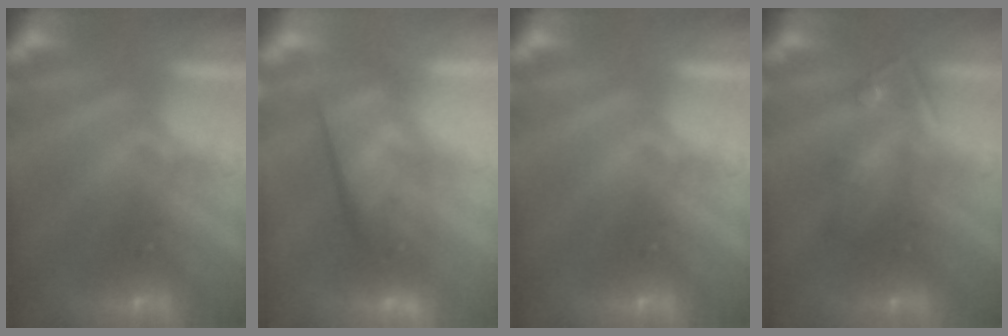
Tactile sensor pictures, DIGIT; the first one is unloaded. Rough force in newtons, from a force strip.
{"total": 7.2}
{"total": 0.0}
{"total": 2.4}